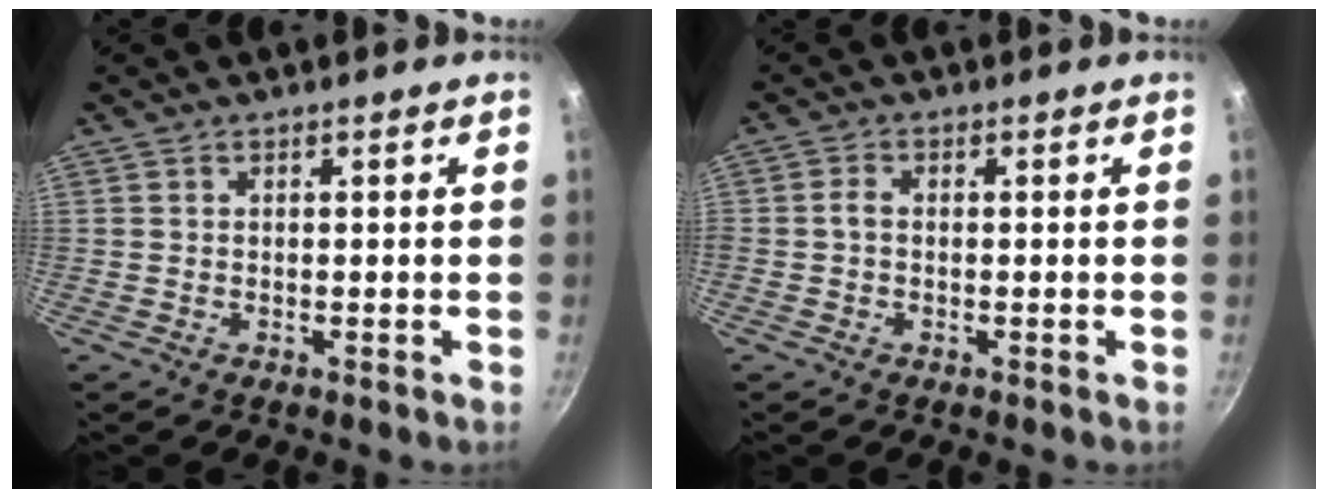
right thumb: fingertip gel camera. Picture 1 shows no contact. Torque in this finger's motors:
{"motor_torque": [0.24, 0.14, 0.99, -0.03, 0.11]}